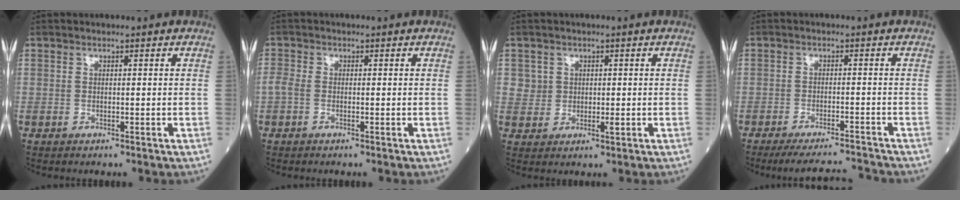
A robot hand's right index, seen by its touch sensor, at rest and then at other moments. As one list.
[{"total": 1.8, "force": [-0.4, 1.1, 1.4], "torque": [-0.038, 0.006, -0.011]}, {"total": 2.6, "force": [0.7, 2.4, 0.5], "torque": [0.000, -0.003, 0.012]}, {"total": 8.2, "force": [-8.0, -0.4, 1.8], "torque": [-0.026, 0.001, -0.125]}]